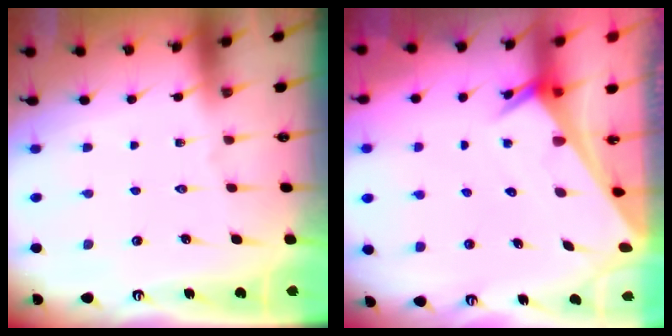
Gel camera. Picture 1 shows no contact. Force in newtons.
{"total": 2.5, "press": 2.5, "slide": 0.1}